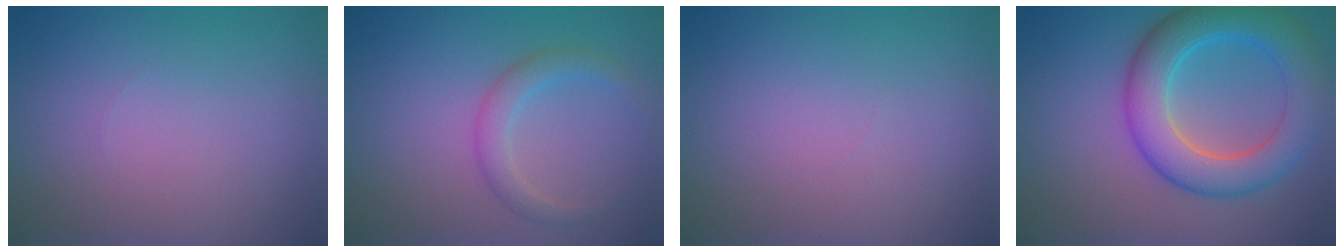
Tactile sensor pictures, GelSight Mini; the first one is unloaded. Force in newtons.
{"total": 2.4, "press": 2.4, "slide": 0.1}
{"total": 0.0}
{"total": 7.7, "press": 7.7, "slide": 0.1}